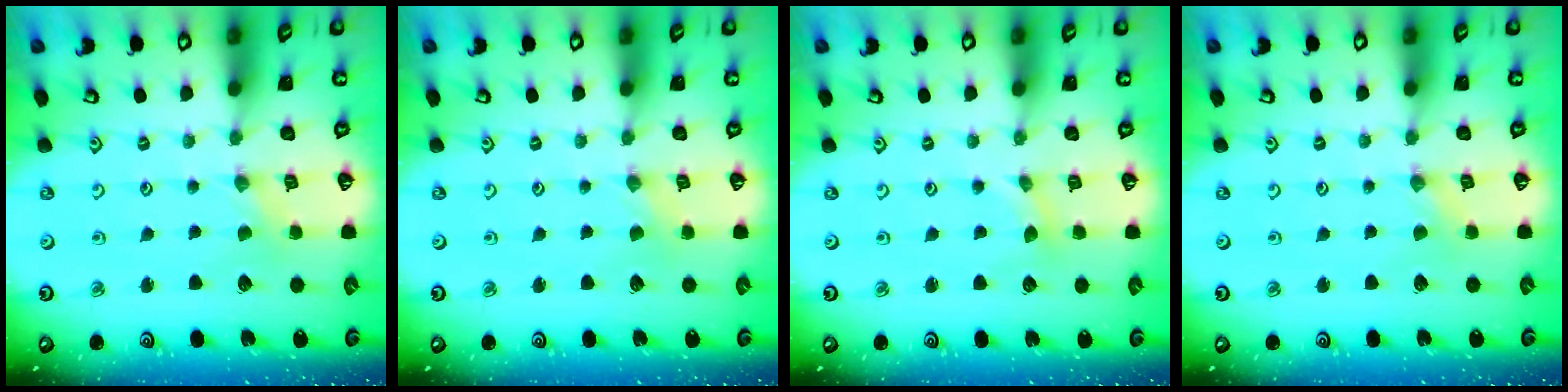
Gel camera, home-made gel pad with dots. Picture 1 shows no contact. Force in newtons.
{"total": 0.0}
{"total": 1.7, "press": 1.6, "slide": 0.2}
{"total": 0.0}